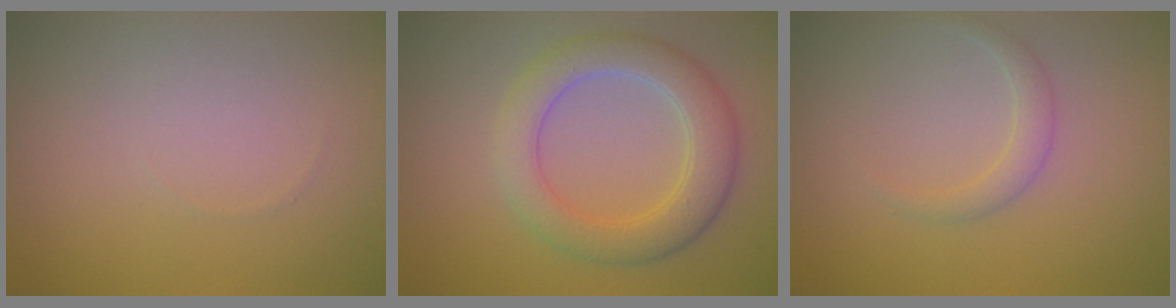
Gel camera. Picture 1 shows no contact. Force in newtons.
{"total": 5.0, "press": 5.0, "slide": 0.3}
{"total": 1.5, "press": 1.5, "slide": 0.0}